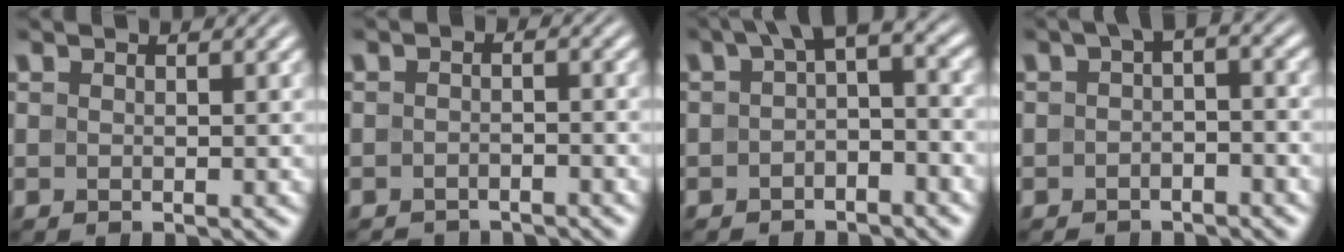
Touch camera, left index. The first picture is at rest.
{"total": 2.6, "force": [-2.4, 0.9, 0.8], "torque": [-0.007, -0.002, -0.041]}
{"total": 4.3, "force": [-0.2, 2.2, 3.7], "torque": [-0.041, 0.015, -0.016]}
{"total": 3.1, "force": [-1.1, 1.6, 2.4], "torque": [-0.029, 0.009, -0.026]}